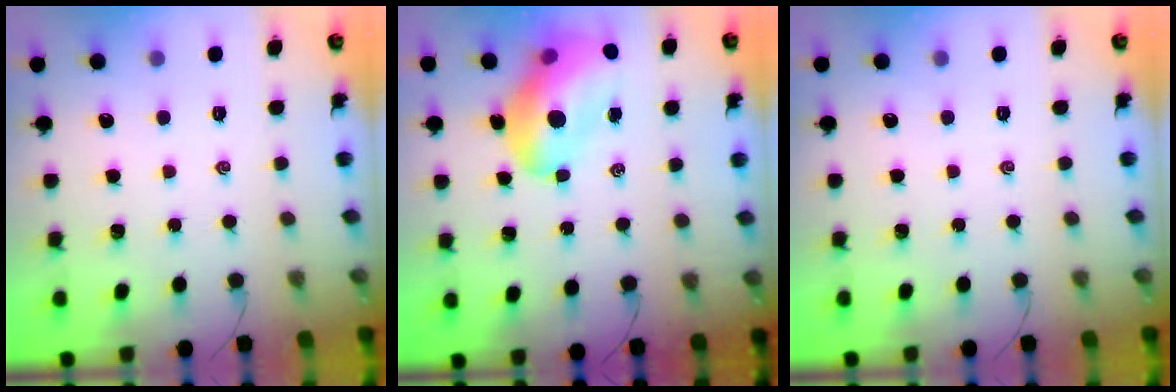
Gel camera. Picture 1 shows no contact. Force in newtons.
{"total": 14.5, "press": 13.8, "slide": 4.3}
{"total": 0.0}